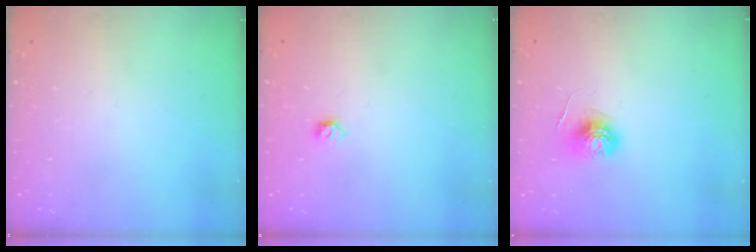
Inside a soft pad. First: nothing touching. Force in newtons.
{"total": 3.4, "press": 3.3, "slide": 0.7}
{"total": 6.0, "press": 6.0, "slide": 0.3}